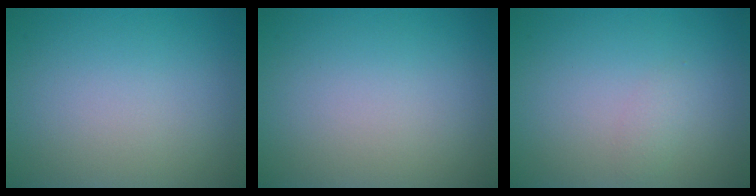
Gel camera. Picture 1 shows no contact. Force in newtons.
{"total": 0.0}
{"total": 0.8, "press": 0.8, "slide": 0.0}